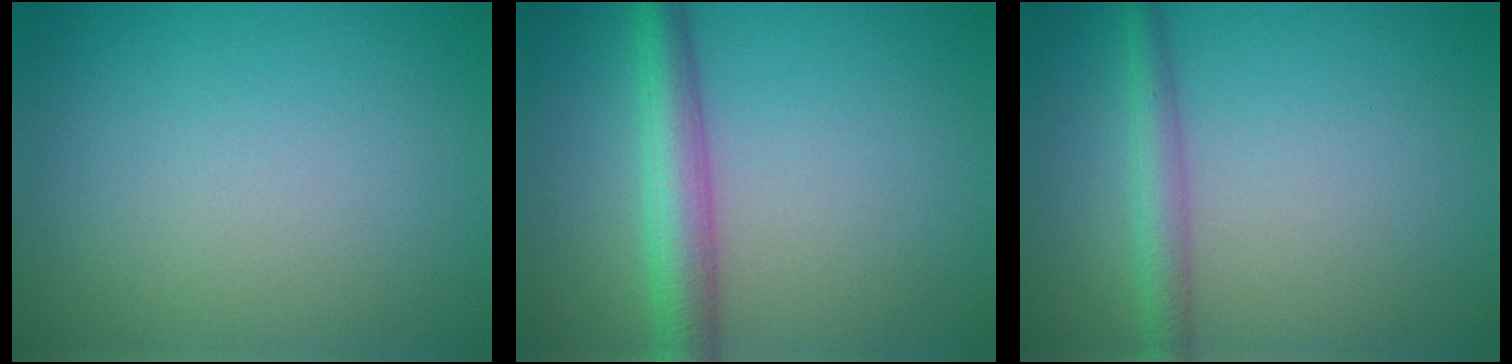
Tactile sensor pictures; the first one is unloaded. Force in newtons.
{"total": 4.5, "press": 4.5, "slide": 0.1}
{"total": 2.5, "press": 2.5, "slide": 0.1}